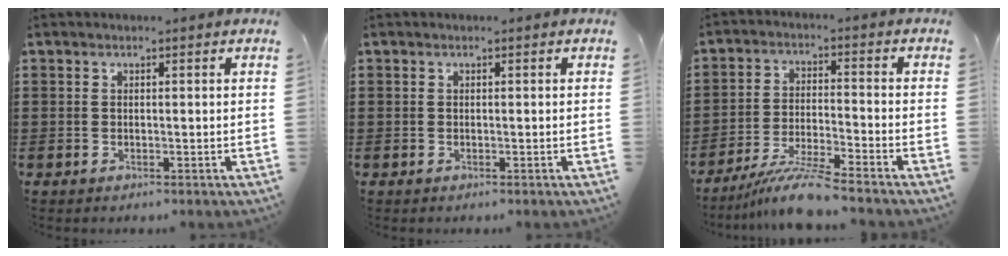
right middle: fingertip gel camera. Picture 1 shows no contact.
{"total": 0.0}
{"total": 7.0, "force": [-6.0, -0.3, 3.4], "torque": [-0.071, -0.016, -0.114]}